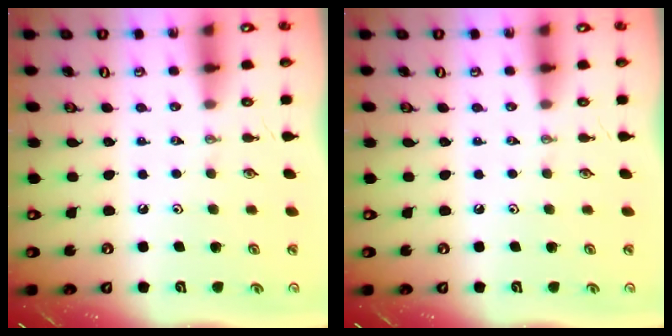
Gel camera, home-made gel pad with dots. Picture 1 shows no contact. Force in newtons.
{"total": 0.0}